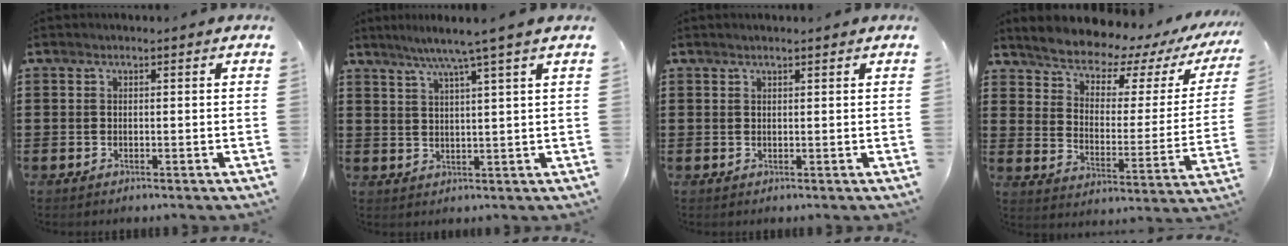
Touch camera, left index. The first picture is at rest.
{"total": 5.3, "force": [3.9, -1.1, 3.4], "torque": [-0.076, -0.010, 0.063]}
{"total": 0.8, "force": [0.7, 0.0, 0.5], "torque": [-0.009, 0.000, 0.012]}
{"total": 6.2, "force": [6.0, 1.1, 1.0], "torque": [-0.057, -0.052, 0.102]}